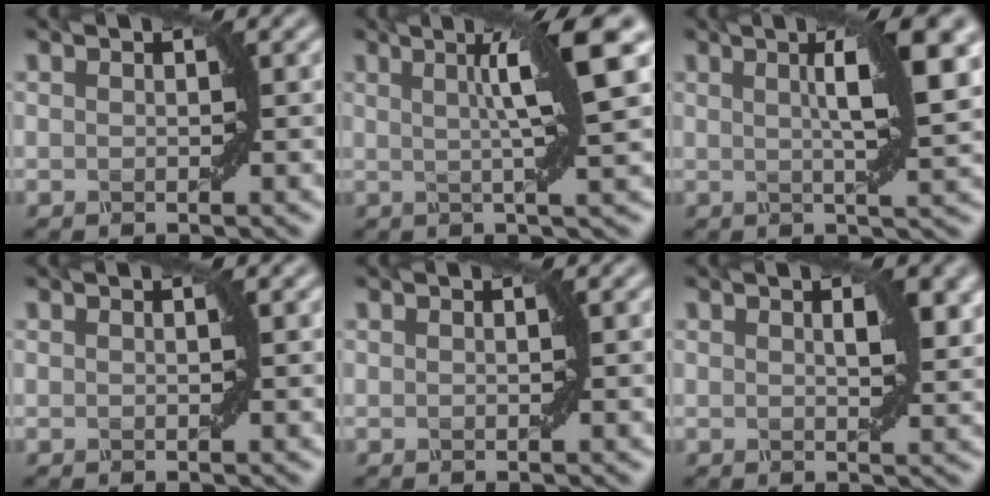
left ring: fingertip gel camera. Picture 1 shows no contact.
{"total": 6.7, "force": [1.7, 0.8, 6.4], "torque": [-0.089, 0.018, 0.026]}
{"total": 6.9, "force": [1.9, 1.5, 6.5], "torque": [-0.078, 0.013, 0.026]}
{"total": 0.0}
{"total": 0.0}
{"total": 2.8, "force": [1.1, 0.9, 2.4], "torque": [-0.034, 0.002, 0.021]}